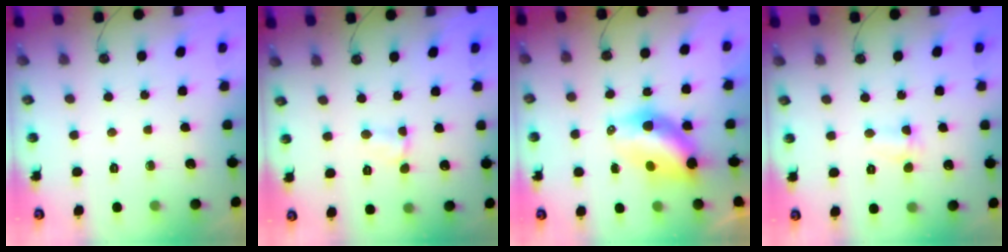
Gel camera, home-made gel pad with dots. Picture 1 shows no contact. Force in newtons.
{"total": 1.5, "press": 1.5, "slide": 0.1}
{"total": 7.0, "press": 7.0, "slide": 0.6}
{"total": 3.1, "press": 3.0, "slide": 0.6}